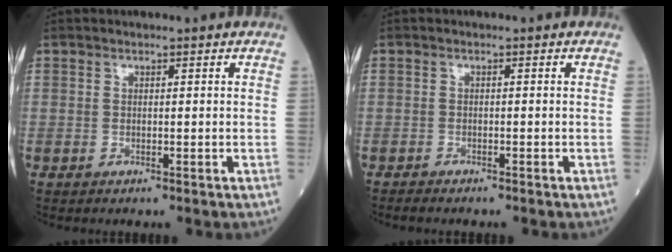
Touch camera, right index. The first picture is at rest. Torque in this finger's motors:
{"motor_torque": [-0.11, -0.07, -0.13, -0.03]}